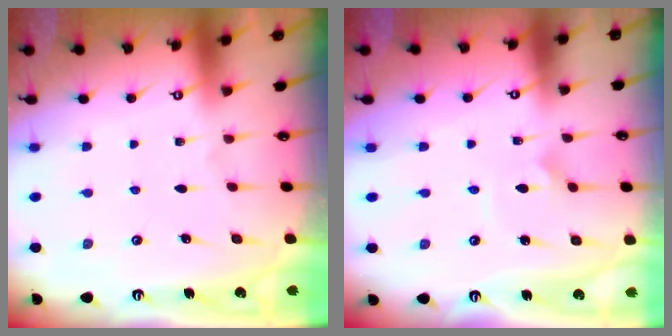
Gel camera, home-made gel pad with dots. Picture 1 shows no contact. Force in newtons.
{"total": 2.9, "press": 2.9, "slide": 0.4}